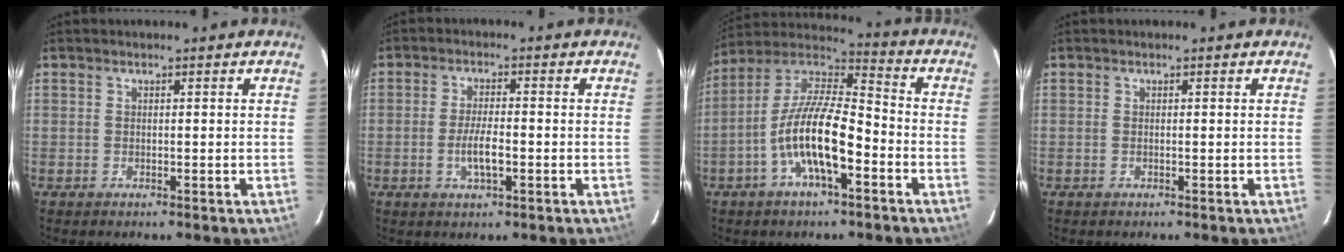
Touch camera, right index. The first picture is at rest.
{"total": 4.7, "force": [-1.5, 1.3, 4.2], "torque": [-0.084, -0.004, -0.026]}
{"total": 14.3, "force": [-5.6, 4.6, 12.4], "torque": [-0.243, -0.002, -0.109]}
{"total": 0.0}